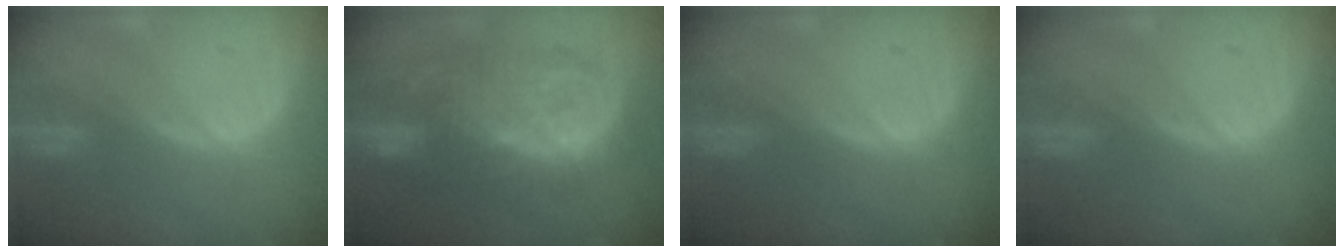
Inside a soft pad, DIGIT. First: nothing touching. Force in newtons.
{"total": 10.8, "press": 10.8, "slide": 0.5}
{"total": 0.0}
{"total": 0.0}